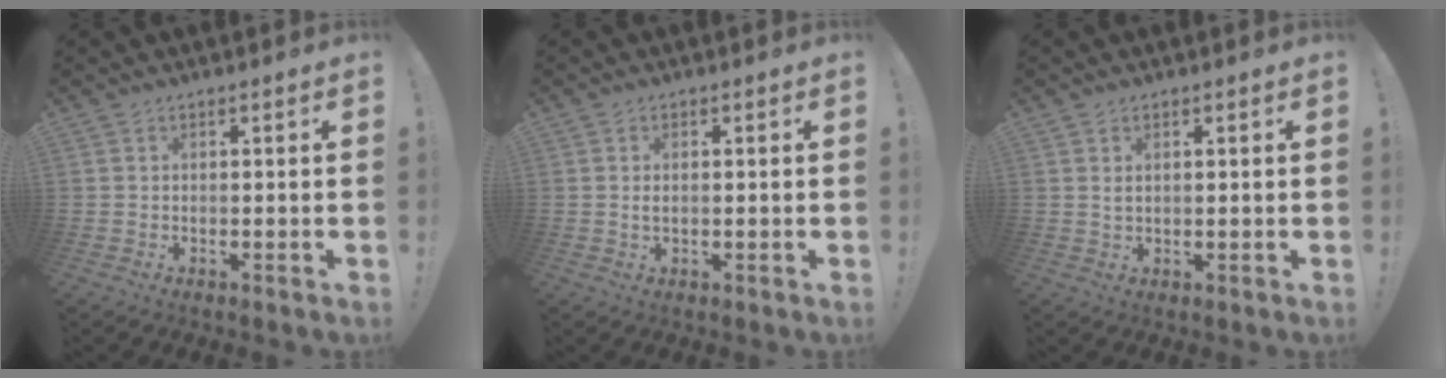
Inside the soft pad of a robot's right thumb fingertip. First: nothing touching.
{"total": 1.4, "force": [0.2, 0.6, 1.3], "torque": [-0.020, 0.000, 0.002]}
{"total": 1.7, "force": [1.0, 0.7, 1.2], "torque": [-0.017, -0.003, 0.016]}